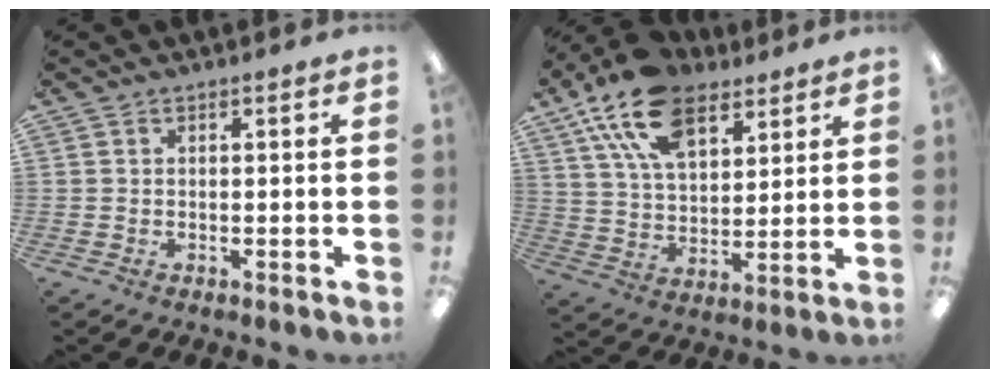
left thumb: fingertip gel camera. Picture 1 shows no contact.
{"total": 17.6, "force": [10.7, 9.8, 10.1], "torque": [-0.184, -0.035, 0.196]}